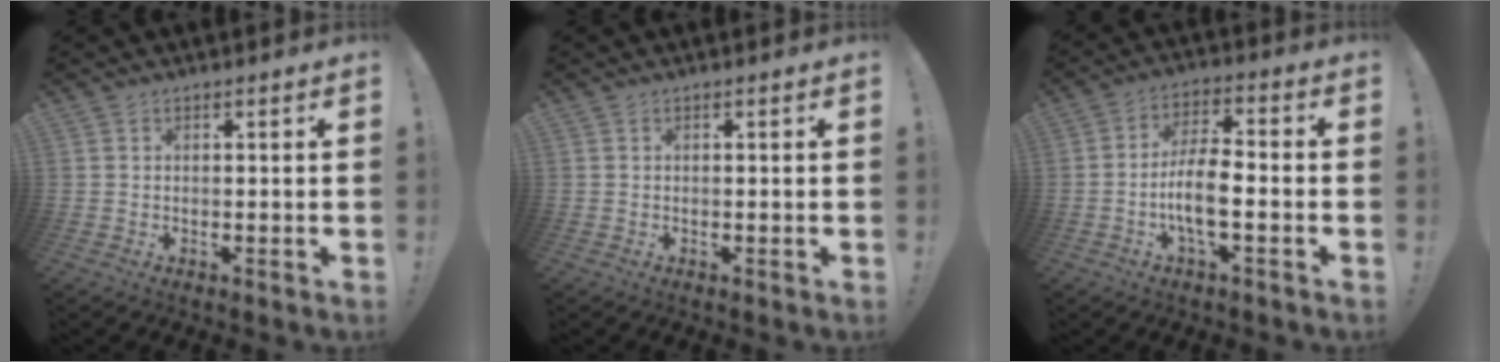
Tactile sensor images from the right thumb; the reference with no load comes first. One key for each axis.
{"total": 0.0}
{"total": 10.3, "fx": -3.4, "fy": 3.6, "fz": 9.1, "tx": -0.180, "ty": 0.010, "tz": -0.062}